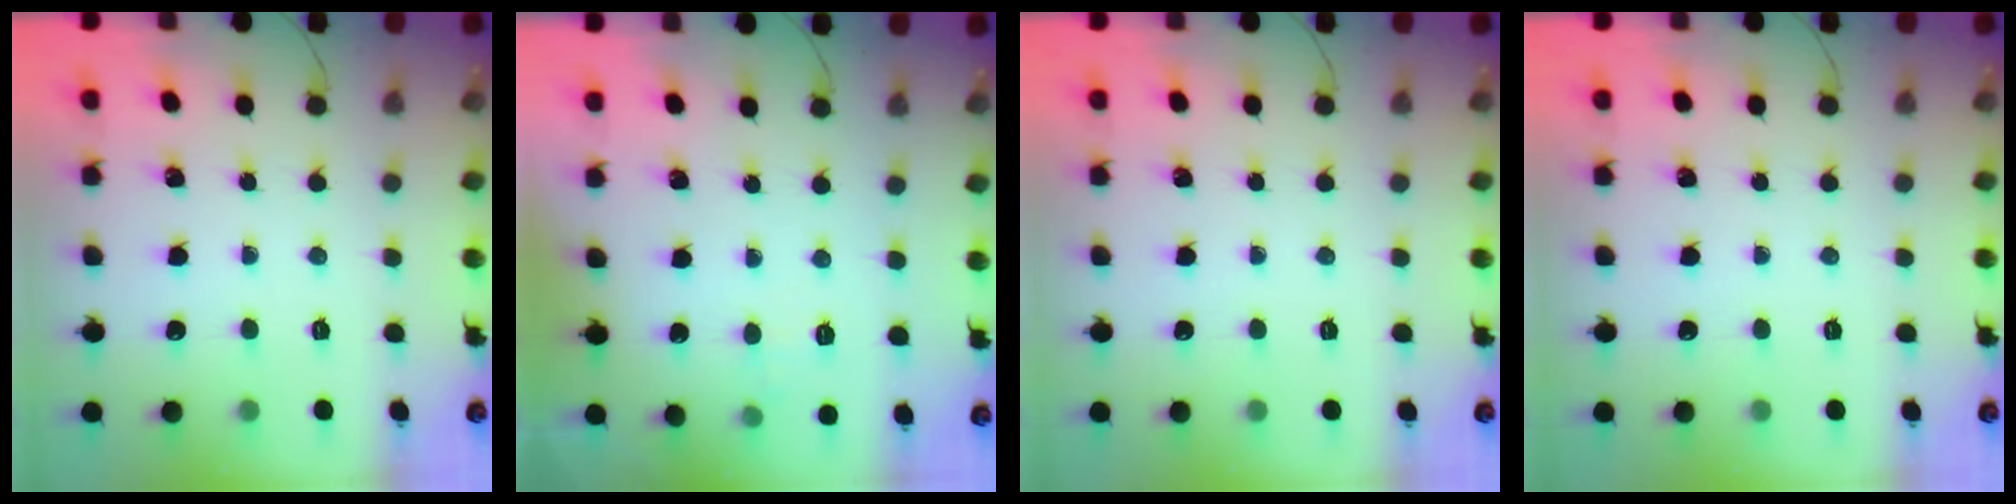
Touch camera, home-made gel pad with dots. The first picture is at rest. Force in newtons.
{"total": 3.1, "press": 2.8, "slide": 1.5}
{"total": 0.0}
{"total": 0.0}